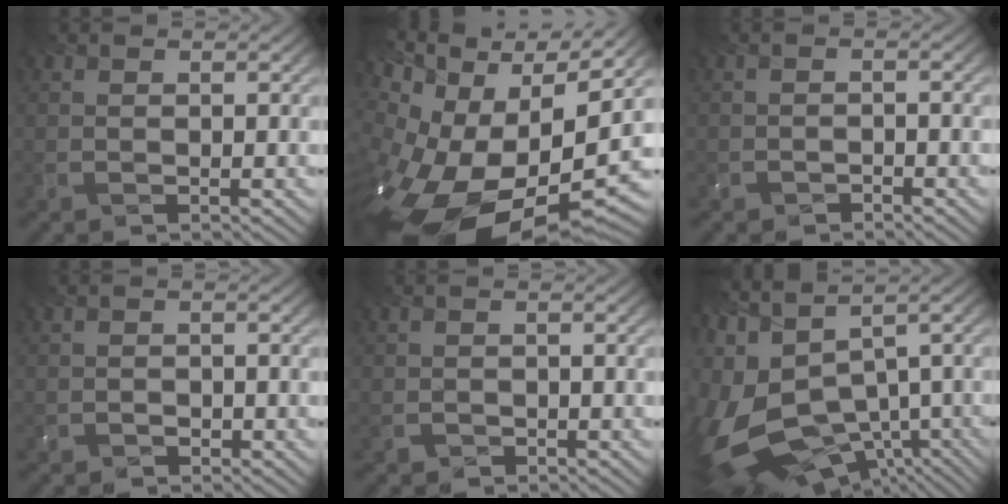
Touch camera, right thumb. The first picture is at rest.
{"total": 18.2, "force": [-6.5, 9.9, 13.8], "torque": [-0.277, -0.054, -0.068]}
{"total": 1.3, "force": [-1.3, 0.0, -0.1], "torque": [-0.021, -0.001, -0.017]}
{"total": 1.1, "force": [-1.1, 0.1, -0.1], "torque": [-0.022, 0.002, -0.008]}
{"total": 1.1, "force": [-1.0, 0.0, -0.4], "torque": [-0.021, -0.001, 0.002]}
{"total": 14.5, "force": [-5.7, 7.8, 10.8], "torque": [-0.294, -0.057, -0.032]}